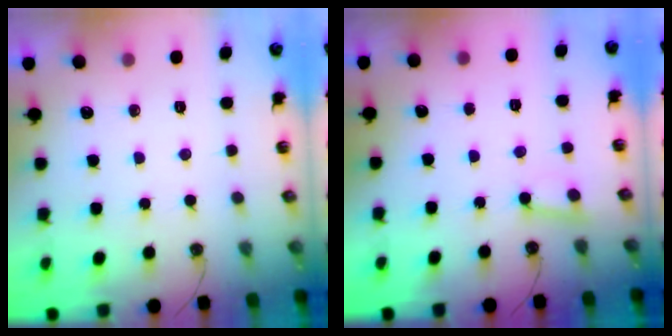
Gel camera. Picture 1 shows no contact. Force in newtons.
{"total": 2.9, "press": 2.9, "slide": 0.3}